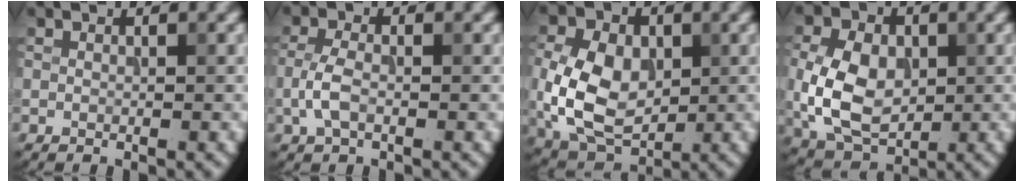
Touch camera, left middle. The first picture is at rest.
{"total": 2.6, "force": [-0.8, 1.3, 2.1], "torque": [-0.046, 0.003, -0.022]}
{"total": 9.0, "force": [-0.1, 6.3, 6.3], "torque": [-0.141, -0.002, -0.008]}
{"total": 7.7, "force": [-0.2, 5.4, 5.5], "torque": [-0.120, -0.002, -0.008]}